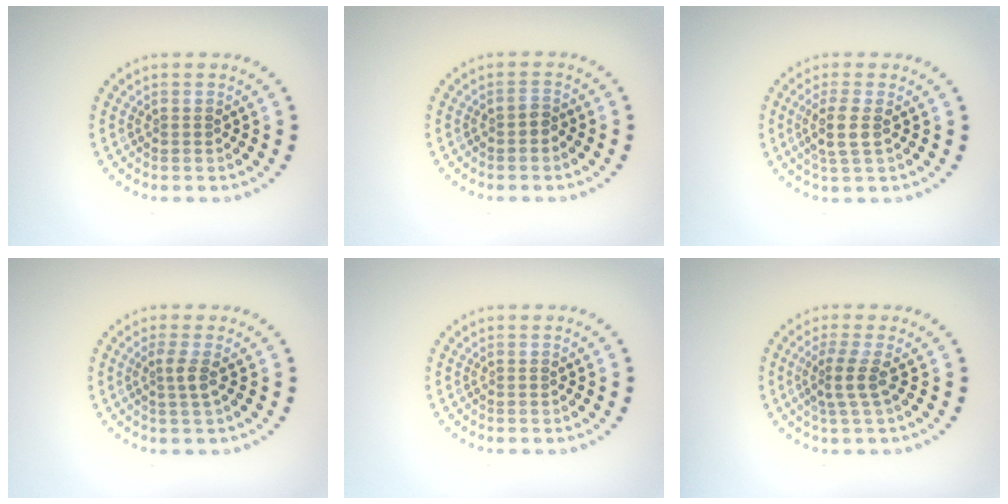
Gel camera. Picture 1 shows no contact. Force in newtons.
{"total": 0.9, "press": 0.8, "slide": 0.5}
{"total": 2.4, "press": 2.1, "slide": 1.3}
{"total": 1.6, "press": 1.1, "slide": 1.1}
{"total": 0.0}
{"total": 2.3, "press": 1.6, "slide": 1.7}